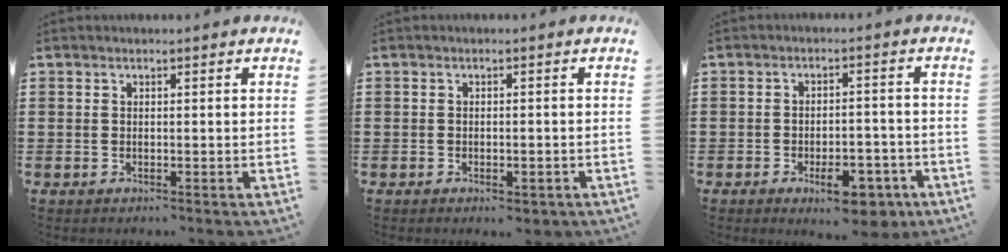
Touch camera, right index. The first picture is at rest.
{"total": 1.3, "force": [-1.1, 0.4, 0.7], "torque": [-0.016, -0.004, -0.020]}
{"total": 7.6, "force": [-4.6, 2.8, 5.4], "torque": [-0.071, 0.008, -0.073]}